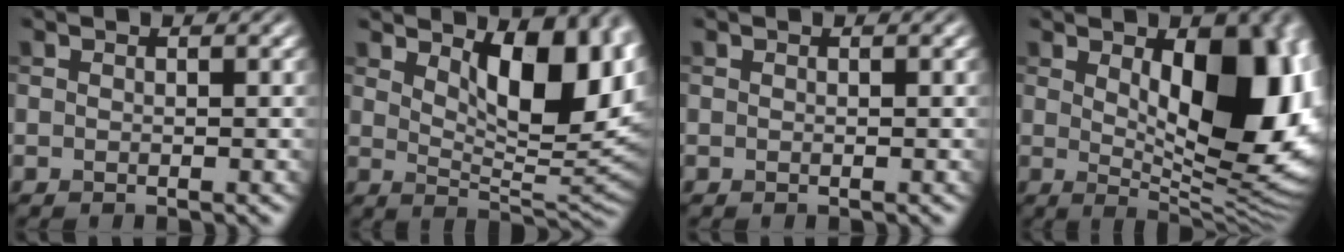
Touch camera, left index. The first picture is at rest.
{"total": 10.5, "force": [3.8, 4.3, 8.8], "torque": [-0.123, -0.002, 0.061]}
{"total": 0.0}
{"total": 13.2, "force": [1.4, 5.8, 11.7], "torque": [-0.136, -0.009, 0.030]}